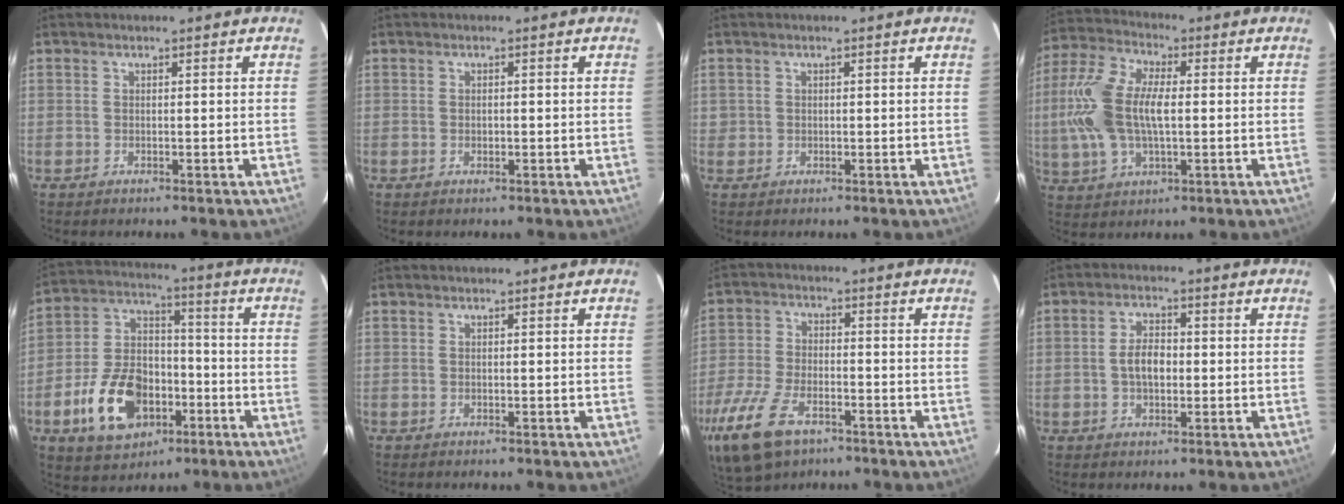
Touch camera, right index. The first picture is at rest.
{"total": 0.8, "force": [-0.2, 0.5, 0.6], "torque": [-0.010, 0.003, -0.001]}
{"total": 0.9, "force": [-0.1, 0.9, 0.0], "torque": [0.001, 0.000, -0.001]}
{"total": 14.5, "force": [0.1, 7.5, 12.5], "torque": [-0.278, 0.016, 0.001]}
{"total": 16.8, "force": [-6.8, 10.9, 10.9], "torque": [-0.238, 0.019, -0.103]}
{"total": 0.0}
{"total": 16.8, "force": [-9.7, 8.8, 10.5], "torque": [-0.262, -0.035, -0.182]}
{"total": 4.7, "force": [-0.4, 2.8, 3.8], "torque": [-0.074, 0.009, -0.005]}